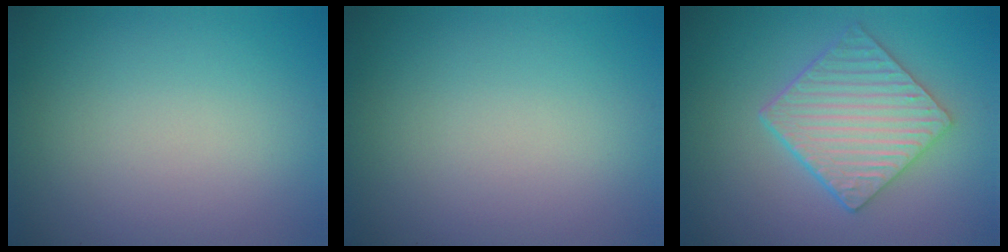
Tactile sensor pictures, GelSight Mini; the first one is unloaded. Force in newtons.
{"total": 0.0}
{"total": 5.4, "press": 4.5, "slide": 3.1}